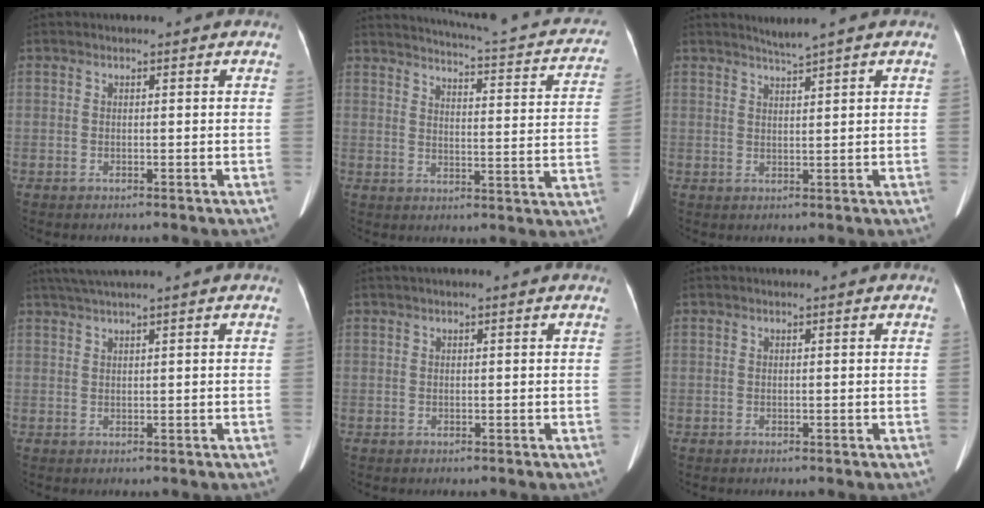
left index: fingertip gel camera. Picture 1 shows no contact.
{"total": 20.1, "force": [17.8, 3.3, 8.8], "torque": [-0.111, -0.027, 0.198]}
{"total": 2.3, "force": [2.0, -1.0, 0.6], "torque": [-0.015, -0.004, 0.042]}
{"total": 3.5, "force": [2.8, -0.9, 2.0], "torque": [-0.040, 0.020, 0.057]}
{"total": 0.8, "force": [0.6, 0.2, 0.5], "torque": [-0.008, 0.023, 0.009]}
{"total": 0.0}